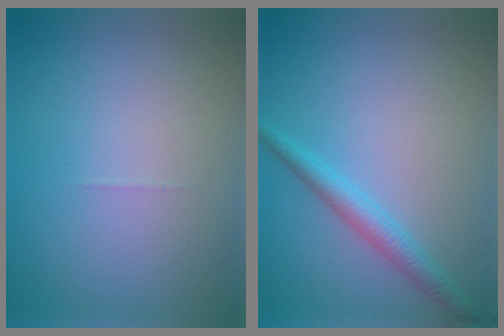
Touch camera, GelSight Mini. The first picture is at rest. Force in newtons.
{"total": 2.3, "press": 2.3, "slide": 0.2}